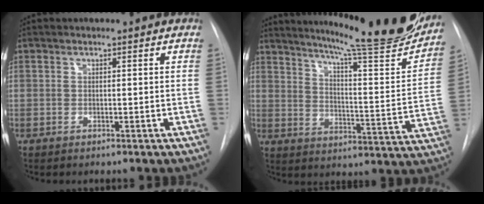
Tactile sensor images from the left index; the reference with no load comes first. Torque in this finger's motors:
{"motor_torque": [-0.06, -0.76, 0.15, 0.04]}